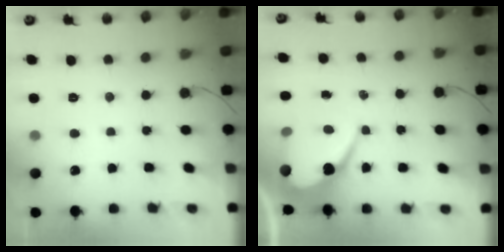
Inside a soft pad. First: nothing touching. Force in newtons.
{"total": 10.3, "press": 10.3, "slide": 0.7}